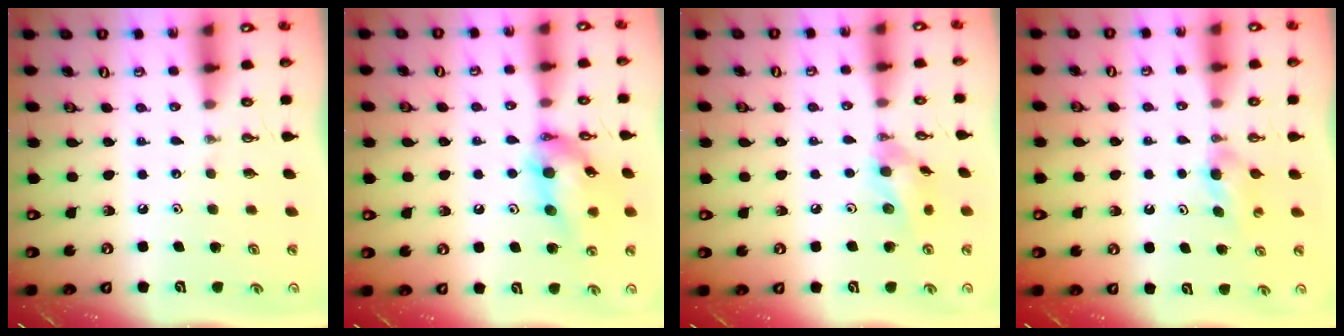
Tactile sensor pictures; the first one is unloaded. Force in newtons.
{"total": 14.6, "press": 14.5, "slide": 1.0}
{"total": 10.2, "press": 10.1, "slide": 1.8}
{"total": 3.1, "press": 3.1, "slide": 0.3}